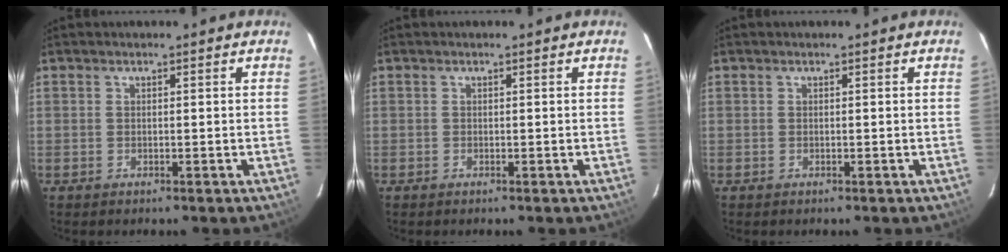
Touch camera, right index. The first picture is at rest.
{"total": 0.0}
{"total": 0.0}